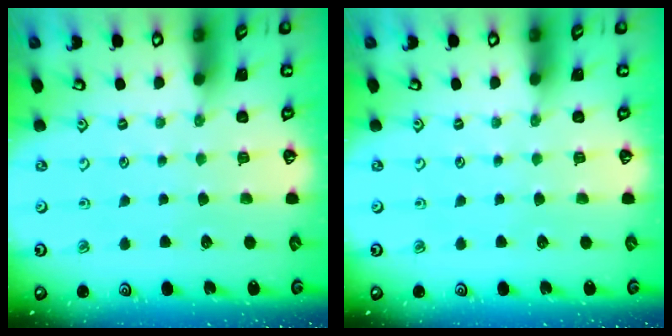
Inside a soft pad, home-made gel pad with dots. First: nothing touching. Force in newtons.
{"total": 0.0}